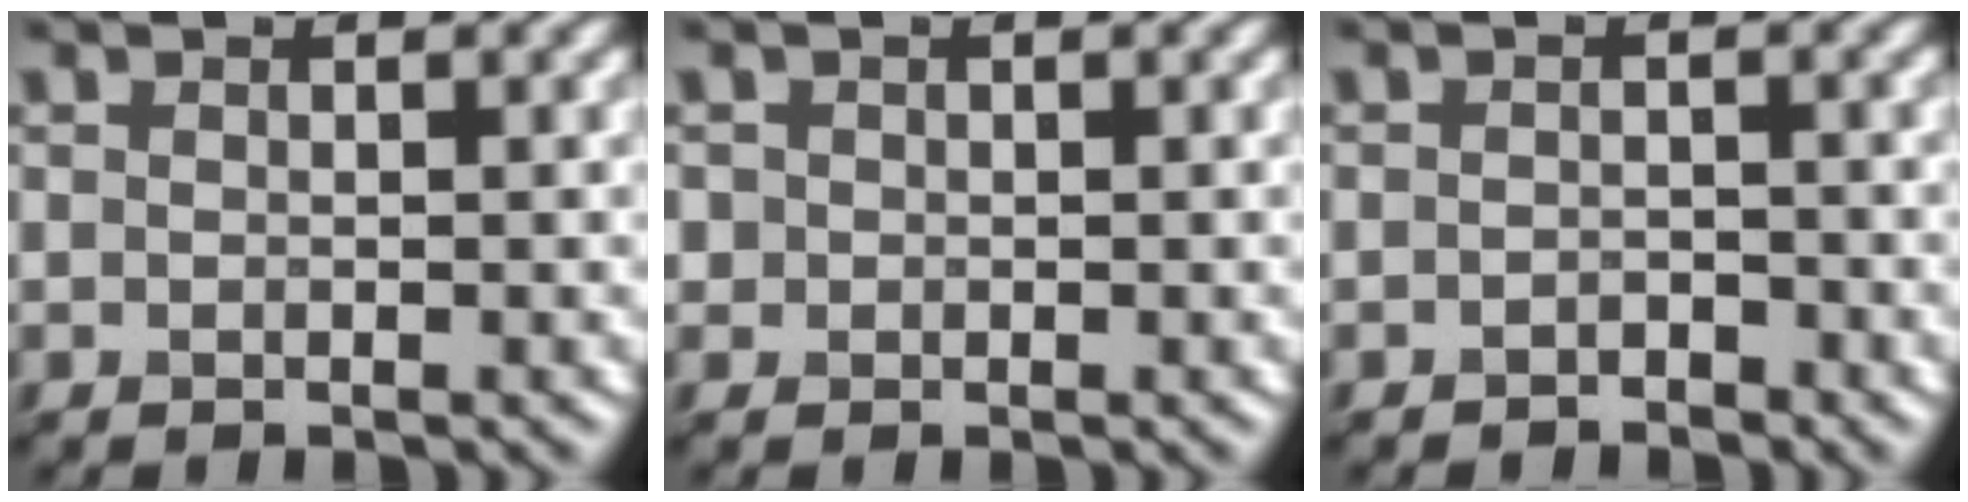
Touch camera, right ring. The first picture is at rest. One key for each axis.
{"total": 0.9, "fx": 0.1, "fy": 0.9, "fz": 0.0, "tx": 0.009, "ty": -0.001, "tz": -0.001}
{"total": 1.1, "fx": -1.0, "fy": 0.5, "fz": 0.2, "tx": -0.001, "ty": 0.006, "tz": -0.017}